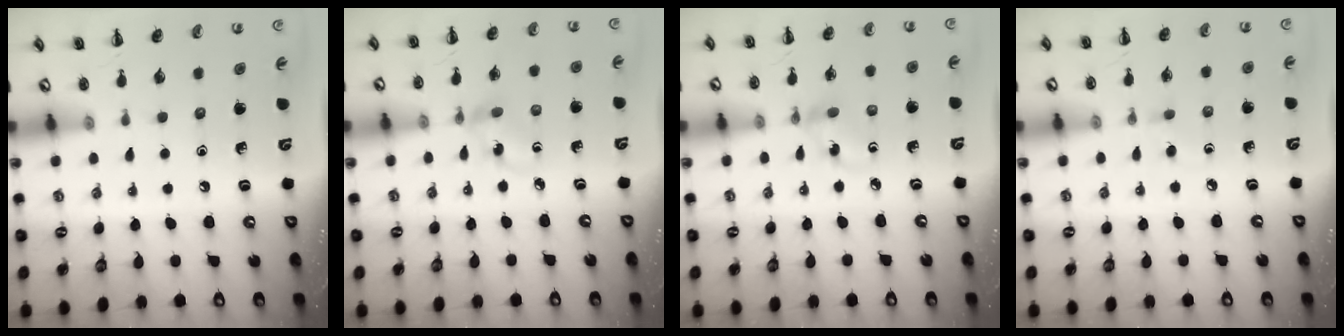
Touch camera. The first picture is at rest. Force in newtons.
{"total": 2.9, "press": 2.9, "slide": 0.7}
{"total": 2.9, "press": 2.7, "slide": 0.9}
{"total": 2.0, "press": 1.8, "slide": 0.9}